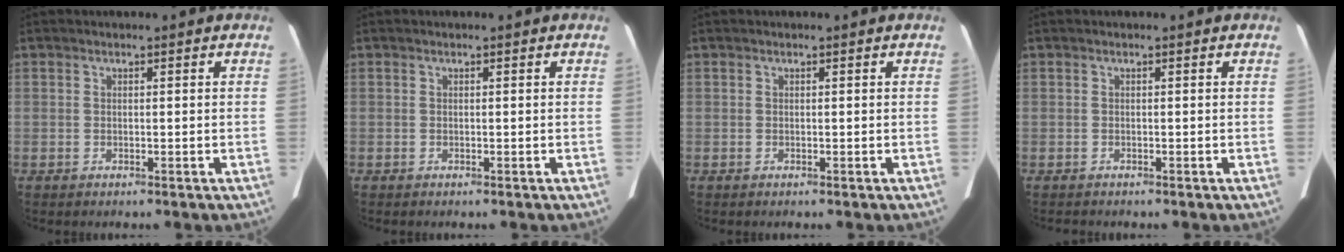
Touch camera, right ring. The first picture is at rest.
{"total": 0.0}
{"total": 0.0}
{"total": 0.6, "force": [-0.6, 0.1, 0.1], "torque": [-0.007, -0.002, -0.010]}